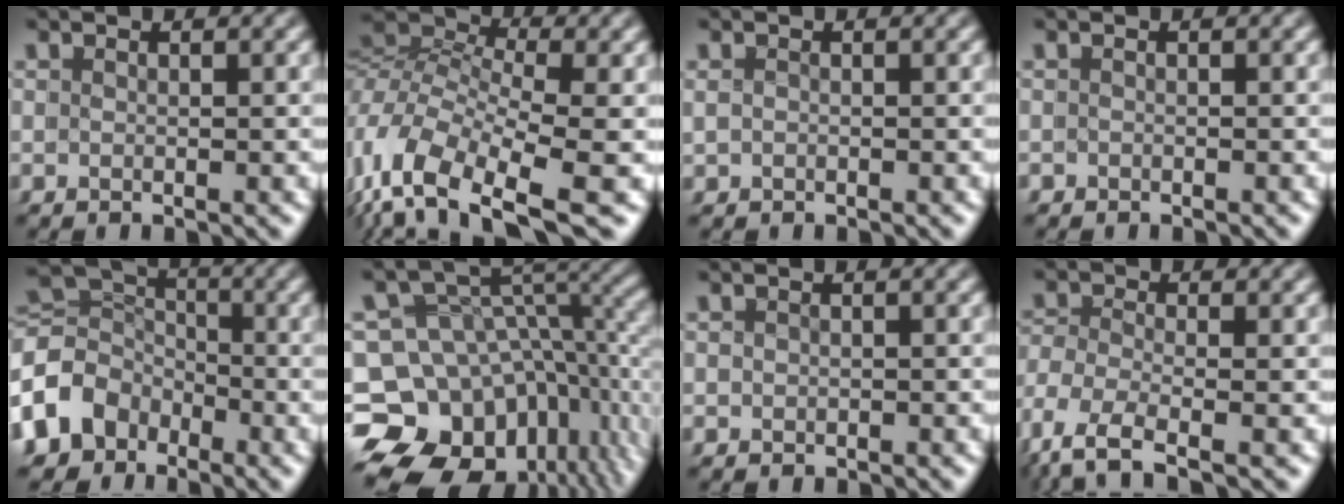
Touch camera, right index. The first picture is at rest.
{"total": 7.9, "force": [-2.5, 4.4, 6.1], "torque": [-0.145, -0.029, -0.029]}
{"total": 0.8, "force": [-0.2, -0.4, -0.7], "torque": [0.008, -0.008, 0.005]}
{"total": 0.7, "force": [-0.5, 0.3, -0.3], "torque": [0.003, -0.002, -0.011]}
{"total": 8.6, "force": [-1.8, 7.7, 3.4], "torque": [-0.086, -0.028, -0.035]}
{"total": 17.2, "force": [-4.7, 14.0, 8.8], "torque": [-0.168, -0.067, -0.070]}
{"total": 0.7, "force": [0.0, -0.2, -0.6], "torque": [0.012, -0.006, 0.001]}
{"total": 5.7, "force": [-4.0, 2.5, 3.2], "torque": [-0.084, -0.034, -0.048]}